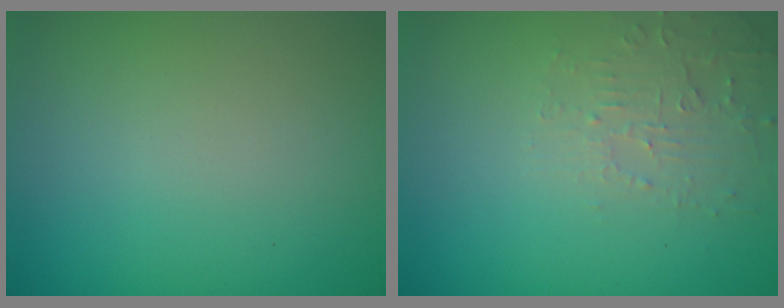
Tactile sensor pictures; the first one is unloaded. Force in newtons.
{"total": 2.4, "press": 2.3, "slide": 0.6}